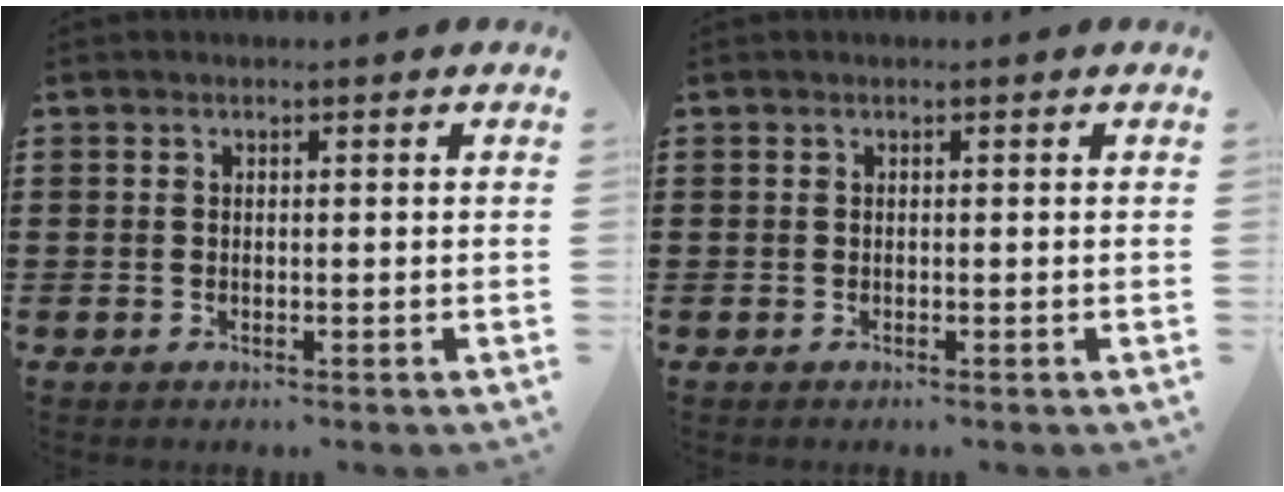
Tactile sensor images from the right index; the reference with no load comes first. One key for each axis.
{"total": 0.0}